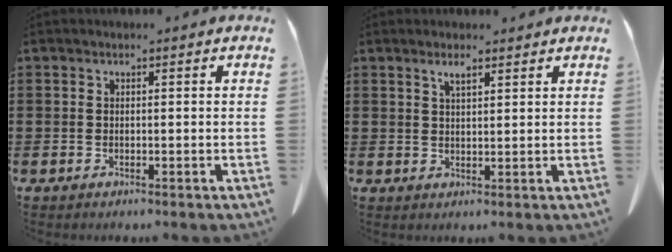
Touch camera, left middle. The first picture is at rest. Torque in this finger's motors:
{"motor_torque": [0.22, 0.35, 0.10, 0.05]}